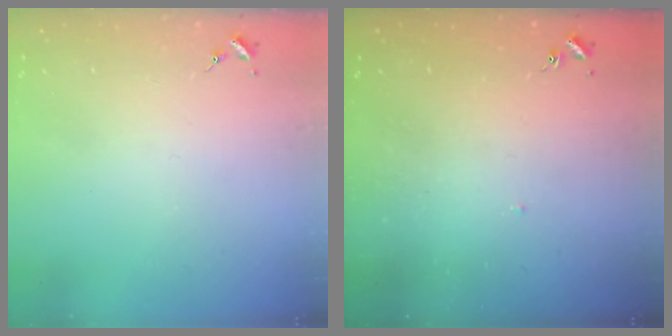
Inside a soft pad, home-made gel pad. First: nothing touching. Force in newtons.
{"total": 1.2, "press": 1.2, "slide": 0.1}